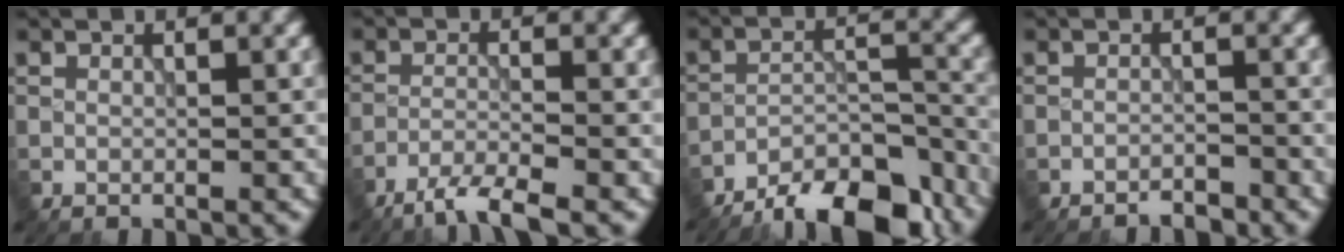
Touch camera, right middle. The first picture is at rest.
{"total": 3.8, "force": [-3.0, 0.4, 2.3], "torque": [-0.042, -0.001, -0.065]}
{"total": 11.1, "force": [-9.2, 3.3, 5.2], "torque": [-0.069, -0.005, -0.146]}
{"total": 1.8, "force": [-1.7, 0.2, 0.4], "torque": [0.000, 0.004, -0.028]}